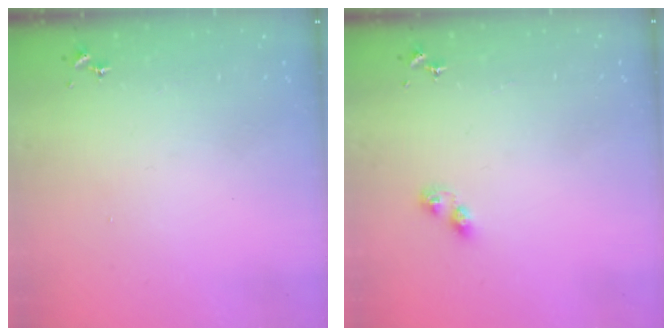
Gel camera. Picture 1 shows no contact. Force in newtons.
{"total": 2.8, "press": 2.8, "slide": 0.5}